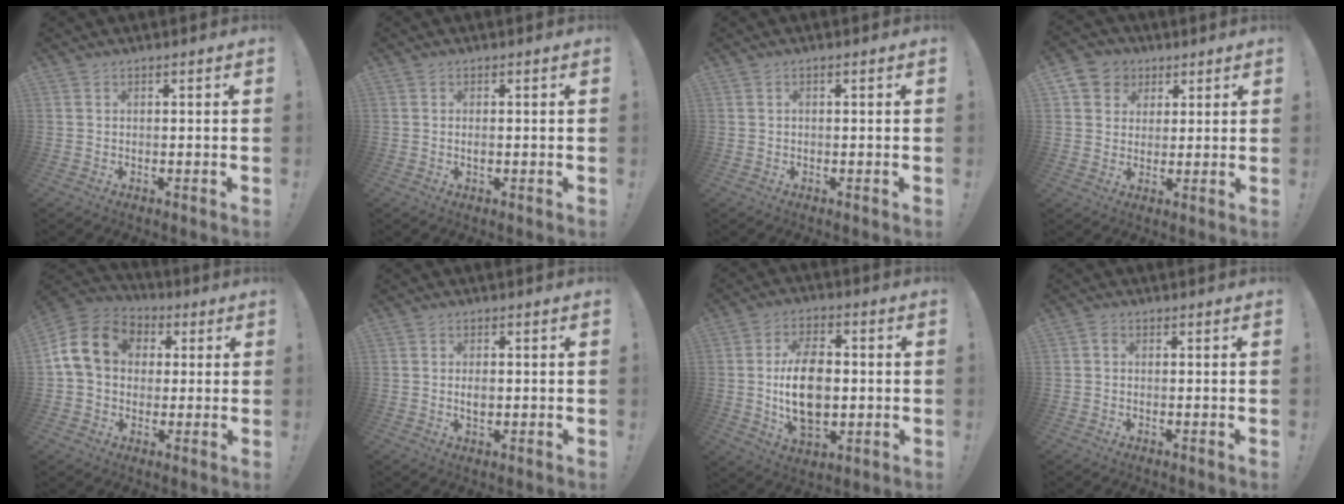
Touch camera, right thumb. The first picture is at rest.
{"total": 1.0, "force": [-0.2, 0.4, 0.9], "torque": [-0.013, -0.001, -0.006]}
{"total": 0.8, "force": [-0.3, 0.0, 0.7], "torque": [-0.014, 0.000, -0.006]}
{"total": 7.4, "force": [2.7, 6.6, 1.8], "torque": [-0.024, -0.011, 0.056]}
{"total": 15.2, "force": [3.4, 11.9, 8.9], "torque": [-0.153, 0.009, 0.069]}
{"total": 2.5, "force": [-0.2, 1.4, 2.0], "torque": [-0.017, -0.004, -0.009]}
{"total": 15.8, "force": [-0.7, 10.0, 12.2], "torque": [-0.224, -0.003, -0.018]}
{"total": 0.8, "force": [-0.3, 0.6, 0.5], "torque": [-0.013, 0.004, -0.006]}